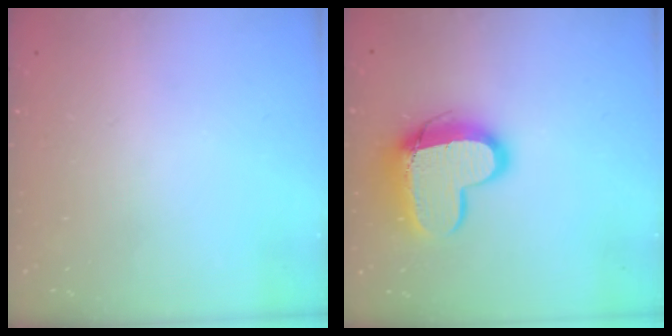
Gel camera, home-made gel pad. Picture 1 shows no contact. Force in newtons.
{"total": 14.4, "press": 14.4, "slide": 1.0}